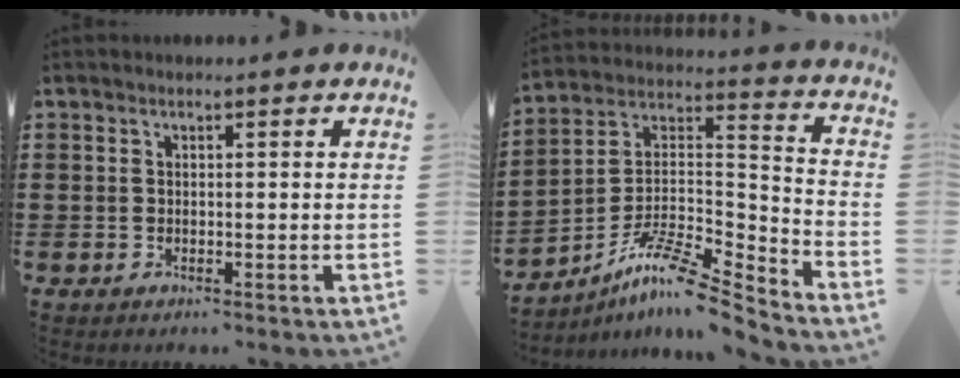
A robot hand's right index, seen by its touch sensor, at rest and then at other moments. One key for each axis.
{"total": 10.0, "fx": -8.2, "fy": 1.4, "fz": 5.5, "tx": -0.107, "ty": 0.006, "tz": -0.165}